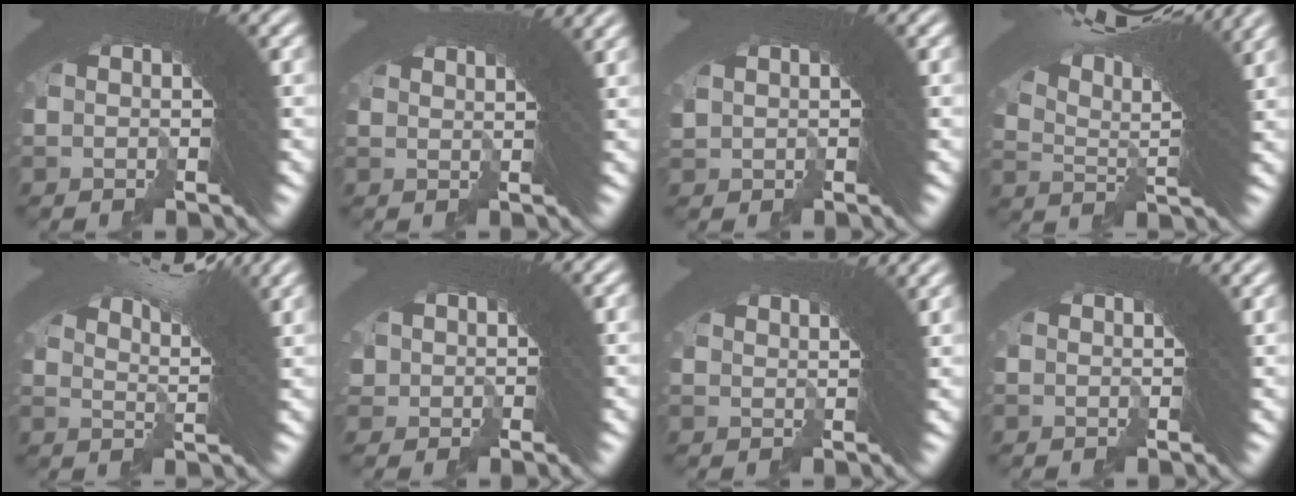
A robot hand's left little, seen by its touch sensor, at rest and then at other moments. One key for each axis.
{"total": 4.4, "fx": 3.7, "fy": -0.7, "fz": 2.3, "tx": -0.018, "ty": 0.019, "tz": 0.057}
{"total": 0.8, "fx": 0.5, "fy": -0.7, "fz": -0.2, "tx": 0.019, "ty": 0.006, "tz": 0.015}
{"total": 11.5, "fx": 6.9, "fy": 3.3, "fz": 8.6, "tx": -0.135, "ty": 0.028, "tz": 0.099}
{"total": 6.4, "fx": 4.3, "fy": 0.3, "fz": 4.7, "tx": -0.065, "ty": 0.008, "tz": 0.070}
{"total": 1.0, "fx": -0.3, "fy": 0.9, "fz": 0.0, "tx": 0.008, "ty": -0.004, "tz": -0.001}
{"total": 5.1, "fx": 4.4, "fy": -0.6, "fz": 2.6, "tx": -0.026, "ty": 0.022, "tz": 0.067}
{"total": 2.0, "fx": 1.6, "fy": -0.8, "fz": 0.9, "tx": -0.005, "ty": 0.007, "tz": 0.027}